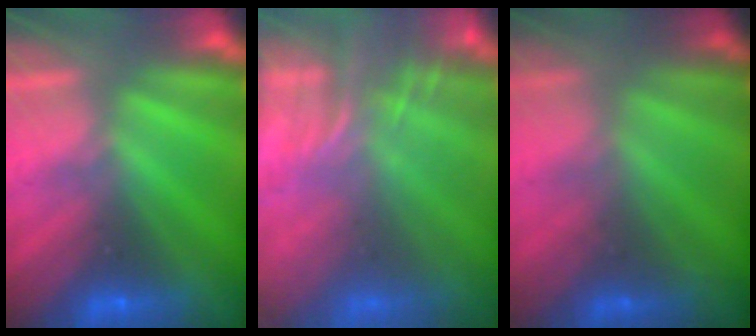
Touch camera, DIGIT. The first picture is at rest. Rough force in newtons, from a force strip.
{"total": 7.8}
{"total": 1.8}